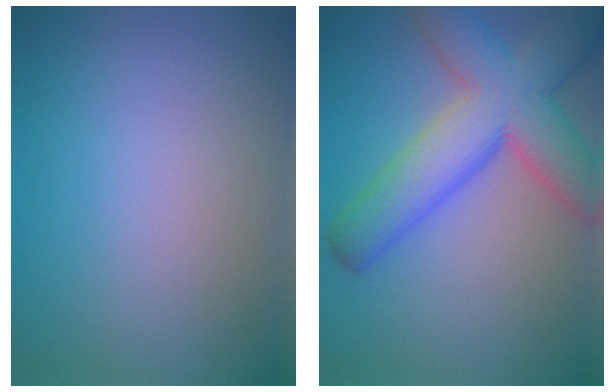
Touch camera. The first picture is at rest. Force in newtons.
{"total": 9.6, "press": 9.6, "slide": 0.5}